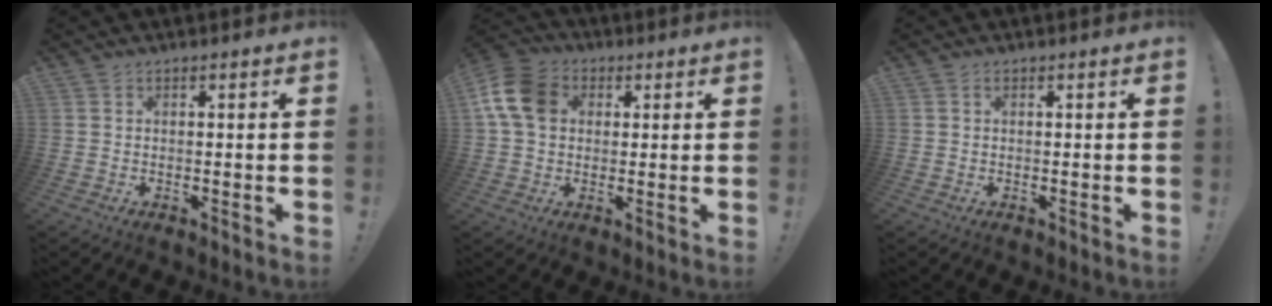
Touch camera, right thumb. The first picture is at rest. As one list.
[{"total": 12.6, "force": [2.9, 9.7, 7.5], "torque": [-0.142, 0.003, 0.059]}, {"total": 0.0}]